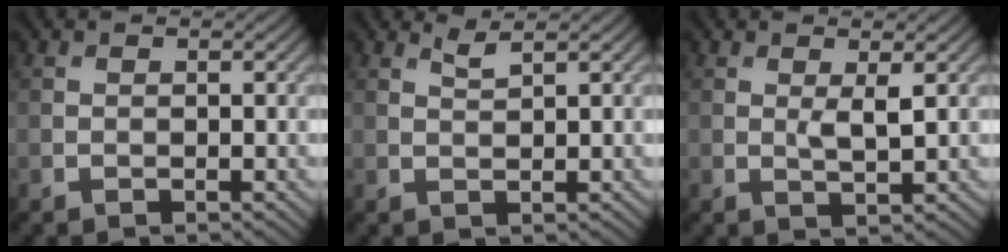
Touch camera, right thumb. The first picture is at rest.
{"total": 1.3, "force": [1.1, 0.0, 0.7], "torque": [-0.023, 0.002, 0.023]}
{"total": 2.1, "force": [0.6, 0.3, 2.0], "torque": [-0.042, -0.005, 0.012]}